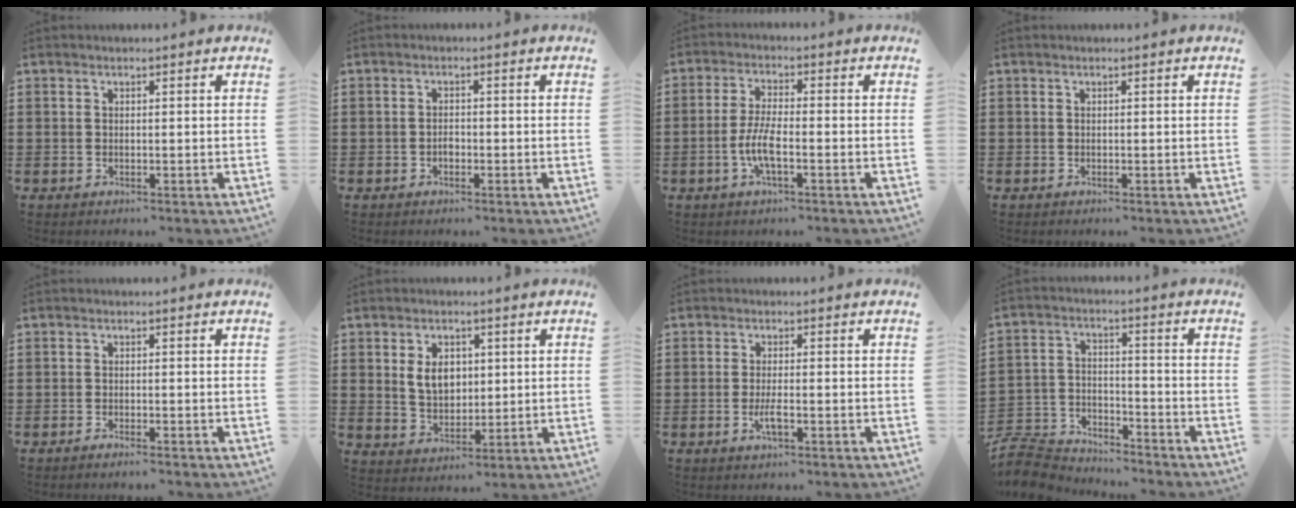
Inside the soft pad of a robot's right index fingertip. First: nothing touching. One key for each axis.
{"total": 1.2, "fx": -0.5, "fy": 0.8, "fz": 0.7, "tx": -0.014, "ty": 0.000, "tz": -0.009}
{"total": 5.1, "fx": -1.8, "fy": 1.2, "fz": 4.6, "tx": -0.114, "ty": -0.007, "tz": -0.042}
{"total": 0.0}
{"total": 1.1, "fx": -1.0, "fy": -0.1, "fz": 0.4, "tx": -0.008, "ty": -0.002, "tz": -0.019}
{"total": 5.3, "fx": 1.2, "fy": 3.8, "fz": 3.5, "tx": -0.072, "ty": 0.010, "tz": 0.017}
{"total": 2.7, "fx": -1.0, "fy": 0.4, "fz": 2.4, "tx": -0.055, "ty": -0.005, "tz": -0.022}
{"total": 7.7, "fx": -7.5, "fy": 1.6, "fz": 0.9, "tx": -0.031, "ty": 0.014, "tz": -0.152}